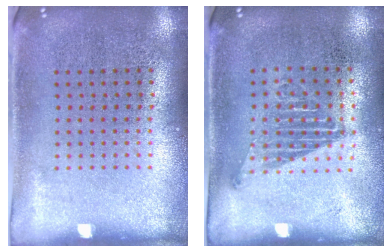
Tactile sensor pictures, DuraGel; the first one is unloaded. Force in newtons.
{"total": 1.1, "press": 1.0, "slide": 0.5}